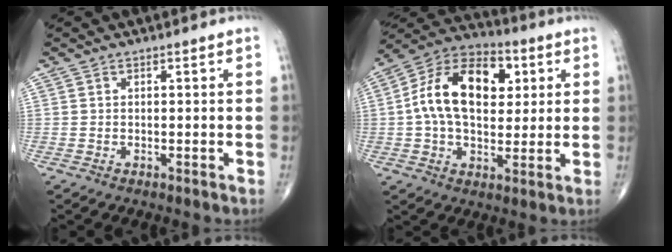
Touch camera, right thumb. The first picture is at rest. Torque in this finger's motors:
{"motor_torque": [1.83, 2.31, 1.61, 0.02, 0.19]}